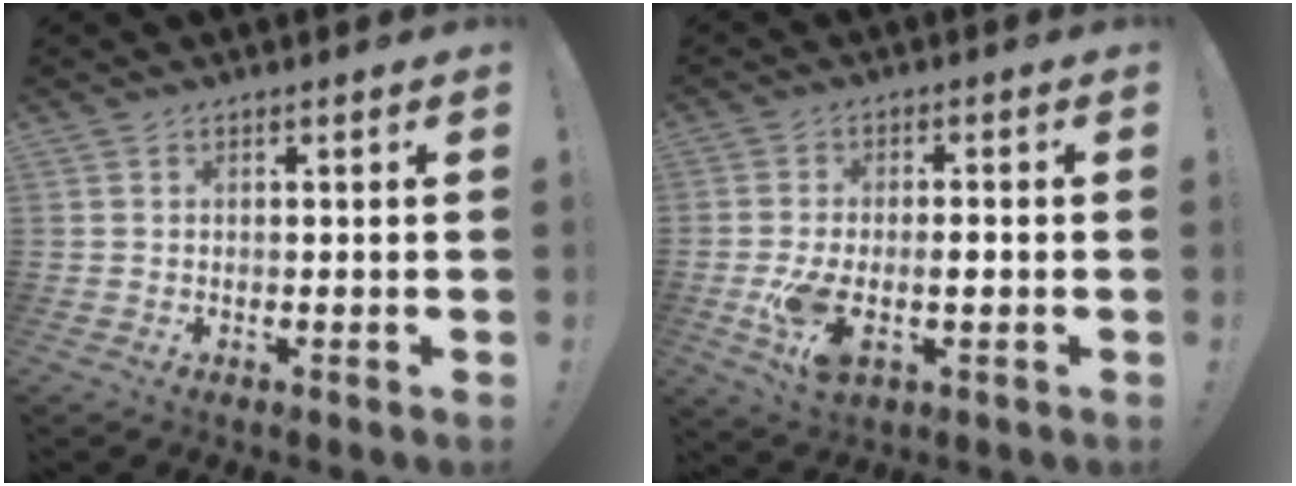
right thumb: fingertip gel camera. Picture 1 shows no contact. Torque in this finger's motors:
{"motor_torque": [1.30, -0.21, 1.10, -0.39, 0.40]}